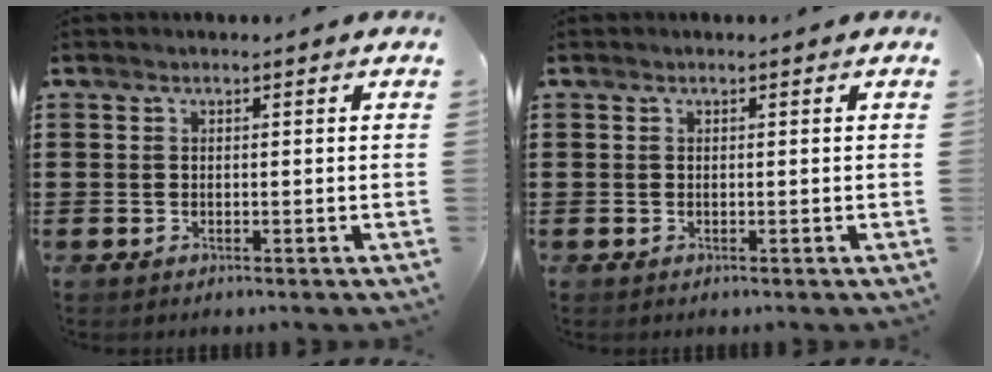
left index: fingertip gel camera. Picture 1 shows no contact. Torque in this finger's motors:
{"motor_torque": [0.02, 0.01, 0.00, 0.00]}